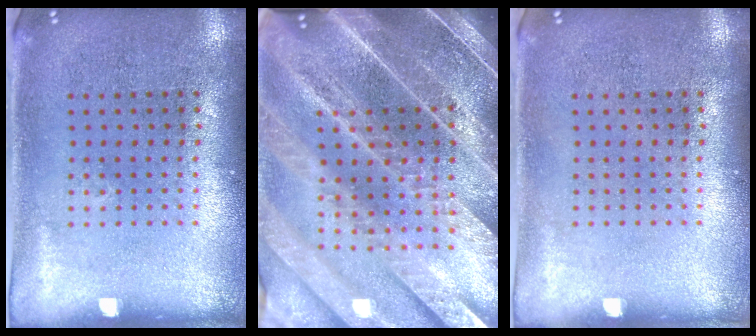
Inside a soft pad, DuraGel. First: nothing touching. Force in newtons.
{"total": 5.5, "press": 4.7, "slide": 2.9}
{"total": 0.0}